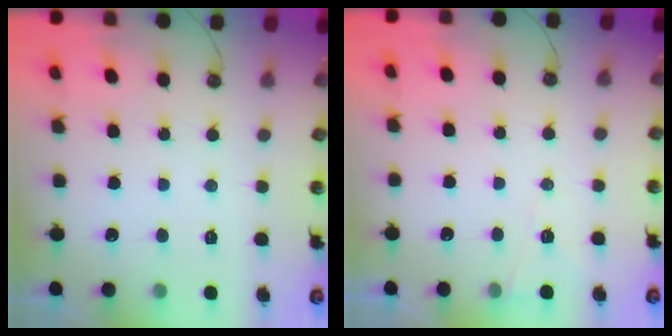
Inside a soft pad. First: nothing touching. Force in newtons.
{"total": 4.9, "press": 2.4, "slide": 4.3}